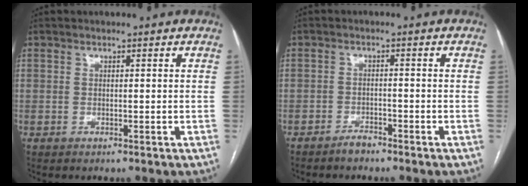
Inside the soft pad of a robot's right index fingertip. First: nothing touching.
{"total": 1.9, "force": [-1.7, 0.5, 0.5], "torque": [-0.010, 0.000, -0.030]}